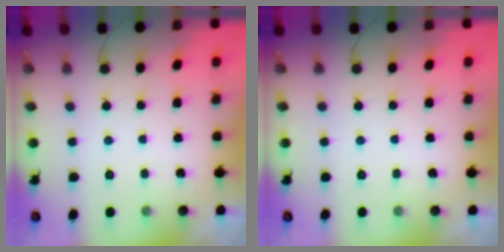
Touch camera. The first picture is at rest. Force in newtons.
{"total": 0.0}